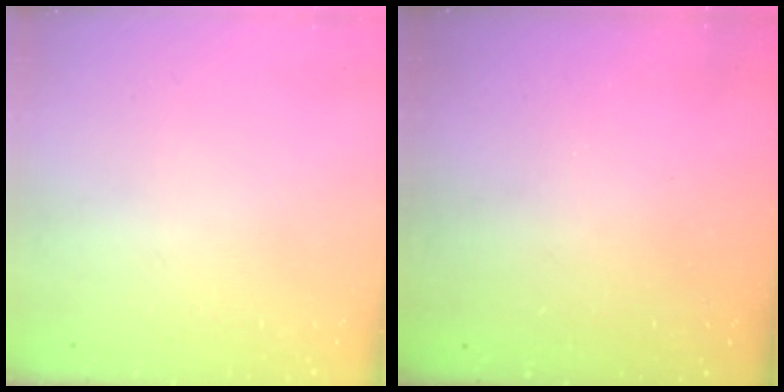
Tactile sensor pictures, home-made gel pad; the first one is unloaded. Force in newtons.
{"total": 3.1, "press": 3.1, "slide": 0.1}